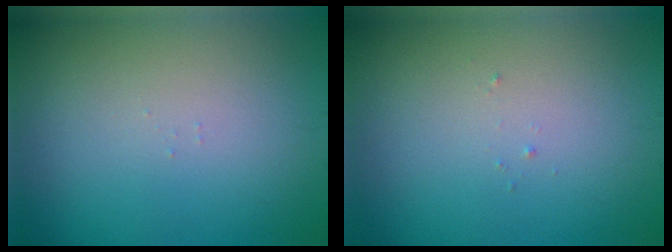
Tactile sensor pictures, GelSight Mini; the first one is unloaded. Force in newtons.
{"total": 0.0}